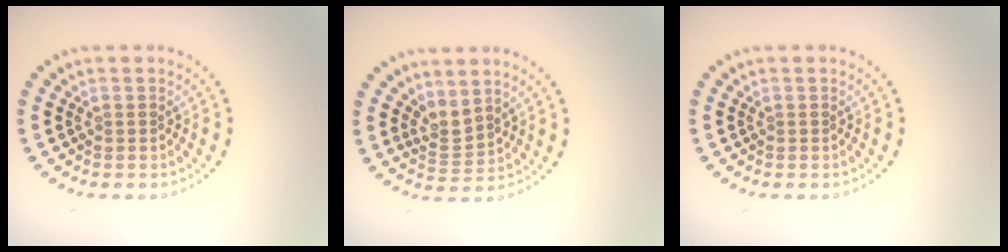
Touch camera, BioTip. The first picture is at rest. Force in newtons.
{"total": 2.1, "press": 1.4, "slide": 1.5}
{"total": 0.0}